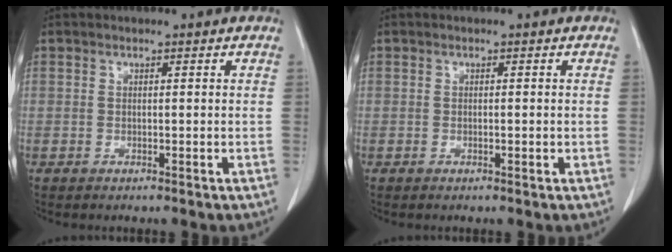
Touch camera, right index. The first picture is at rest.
{"total": 0.7, "force": [-0.2, 0.1, 0.6], "torque": [-0.010, 0.000, -0.001]}